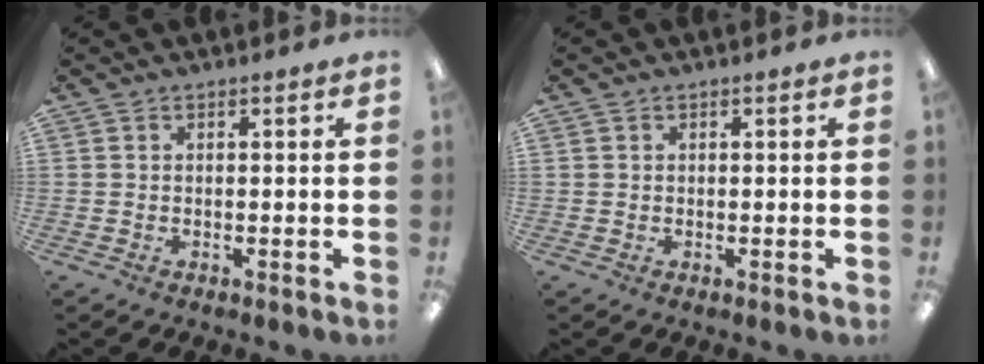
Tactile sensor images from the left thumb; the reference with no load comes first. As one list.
[{"total": 0.8, "force": [0.2, 0.8, 0.0], "torque": [0.002, 0.005, 0.002]}]